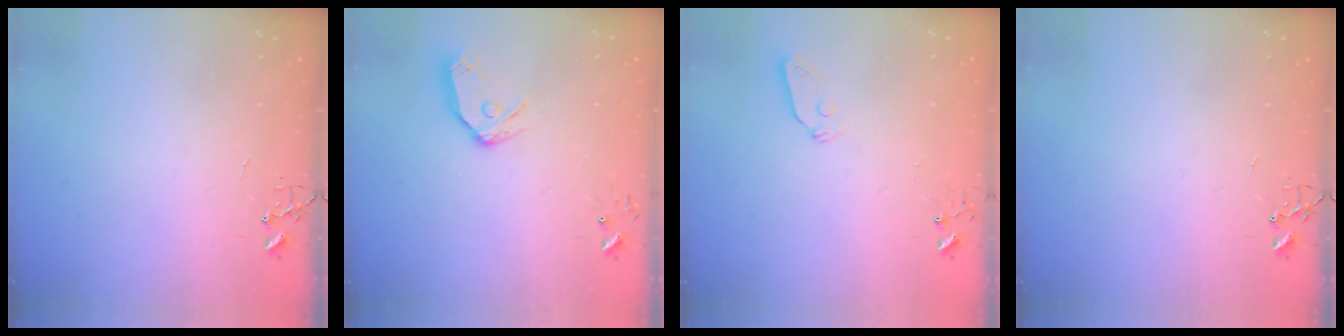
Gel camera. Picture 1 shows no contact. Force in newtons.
{"total": 11.3, "press": 11.2, "slide": 1.4}
{"total": 4.6, "press": 4.6, "slide": 0.3}
{"total": 0.0}